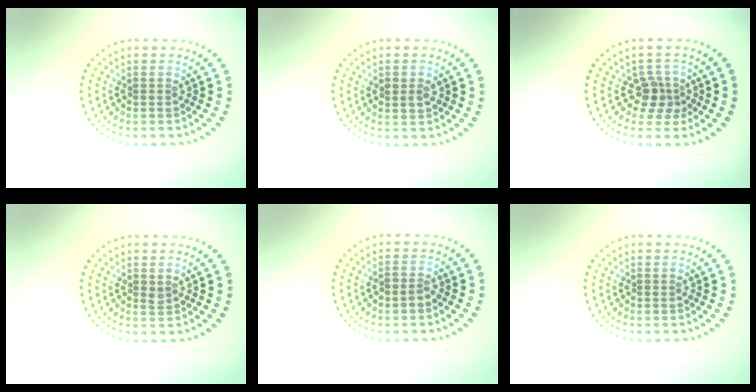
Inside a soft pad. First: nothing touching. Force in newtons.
{"total": 1.5, "press": 1.5, "slide": 0.1}
{"total": 2.4, "press": 1.8, "slide": 1.6}
{"total": 0.5, "press": 0.5, "slide": 0.3}
{"total": 1.4, "press": 1.3, "slide": 0.6}
{"total": 0.0}